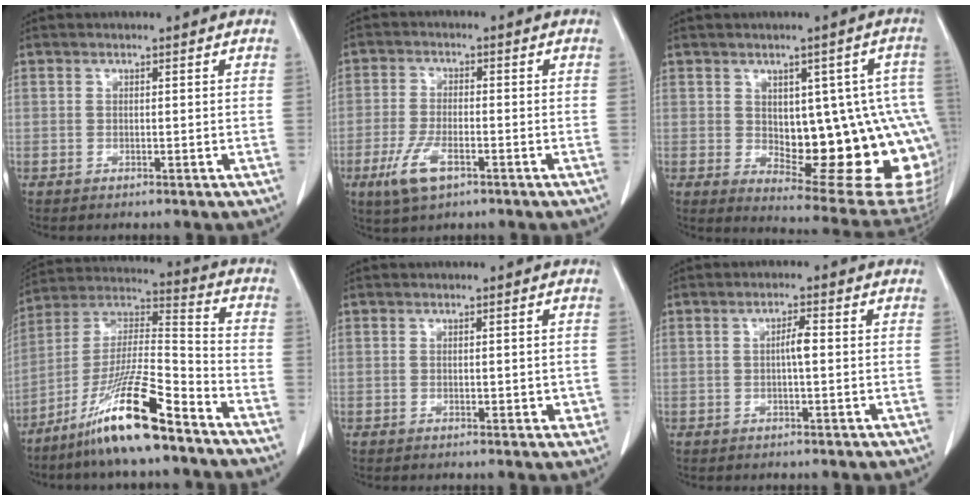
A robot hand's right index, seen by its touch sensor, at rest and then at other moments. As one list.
[{"total": 6.6, "force": [-3.5, 2.3, 5.1], "torque": [-0.112, -0.010, -0.060]}, {"total": 19.8, "force": [-1.4, 7.8, 18.1], "torque": [-0.160, 0.020, 0.016]}, {"total": 16.4, "force": [-11.0, 1.1, 12.1], "torque": [-0.241, -0.012, -0.200]}, {"total": 2.1, "force": [-0.2, 1.2, 1.8], "torque": [-0.020, 0.000, 0.004]}, {"total": 2.4, "force": [0.0, 0.3, 2.3], "torque": [-0.042, 0.003, -0.001]}]